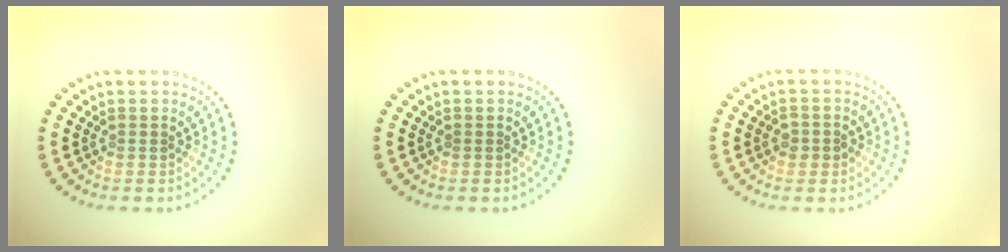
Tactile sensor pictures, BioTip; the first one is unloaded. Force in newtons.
{"total": 0.0}
{"total": 1.3, "press": 1.3, "slide": 0.2}